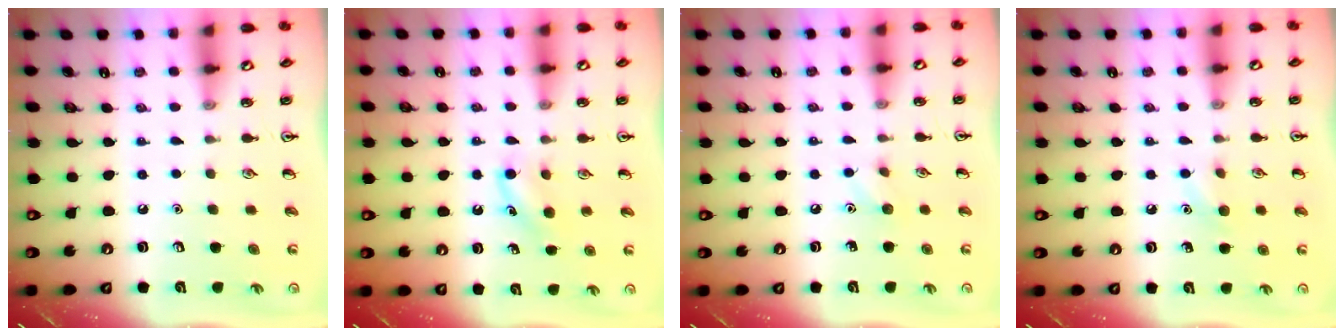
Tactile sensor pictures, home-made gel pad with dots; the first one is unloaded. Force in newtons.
{"total": 5.9, "press": 5.6, "slide": 1.9}
{"total": 5.5, "press": 5.2, "slide": 1.8}
{"total": 6.0, "press": 5.8, "slide": 1.8}